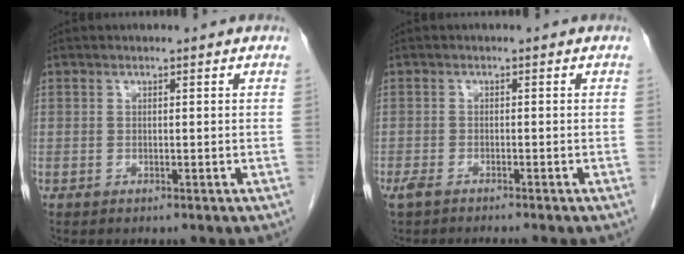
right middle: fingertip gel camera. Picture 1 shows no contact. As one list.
[{"total": 4.0, "force": [-3.3, 0.6, 2.2], "torque": [-0.034, -0.008, -0.052]}]